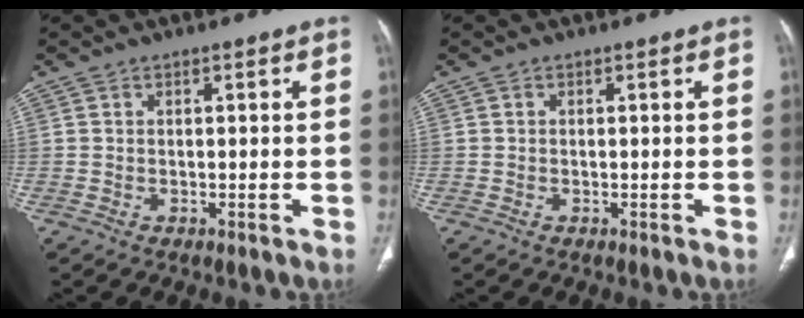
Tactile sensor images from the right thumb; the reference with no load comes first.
{"total": 0.0}